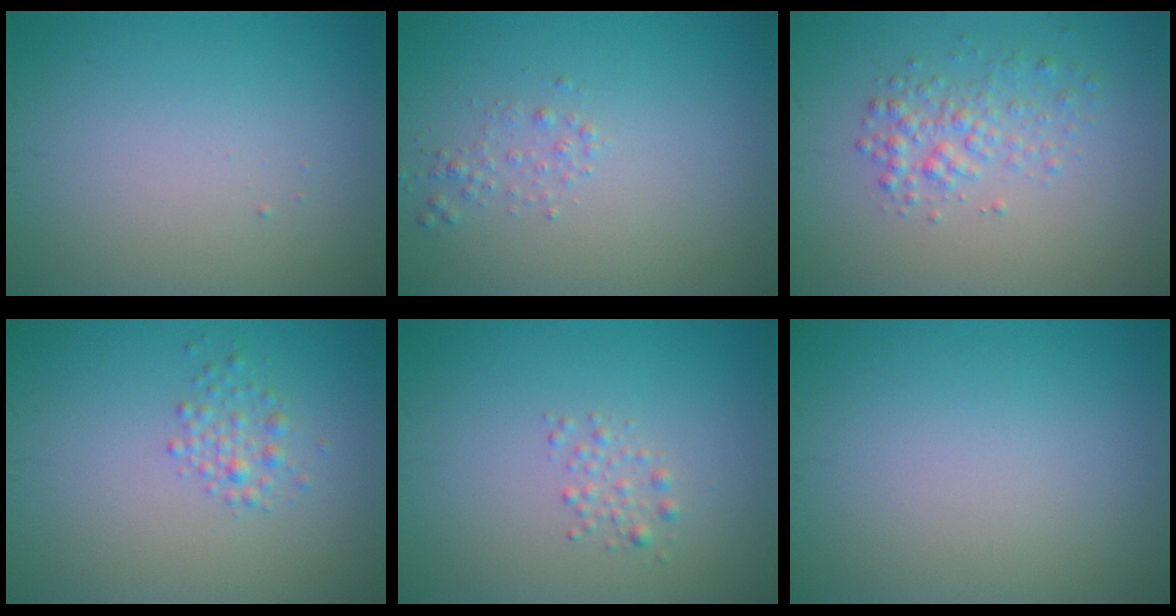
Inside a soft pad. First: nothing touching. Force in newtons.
{"total": 1.0, "press": 1.0, "slide": 0.0}
{"total": 2.5, "press": 2.5, "slide": 0.1}
{"total": 1.7, "press": 1.7, "slide": 0.0}
{"total": 1.2, "press": 1.2, "slide": 0.0}
{"total": 0.0}